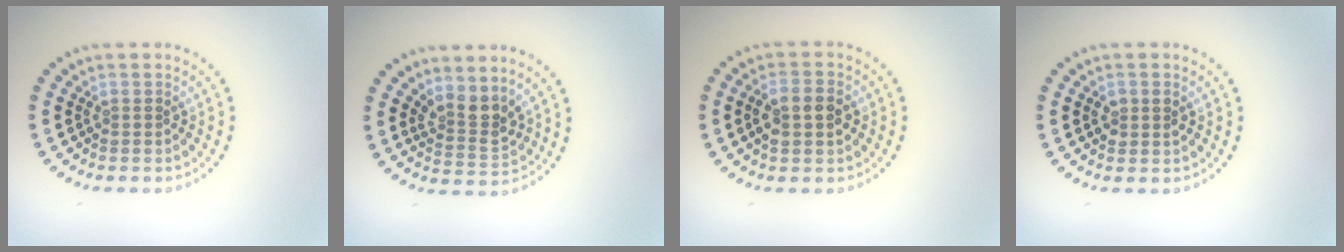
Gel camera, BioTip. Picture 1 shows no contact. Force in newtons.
{"total": 2.8, "press": 2.1, "slide": 1.8}
{"total": 2.8, "press": 2.8, "slide": 0.4}
{"total": 1.4, "press": 1.3, "slide": 0.2}